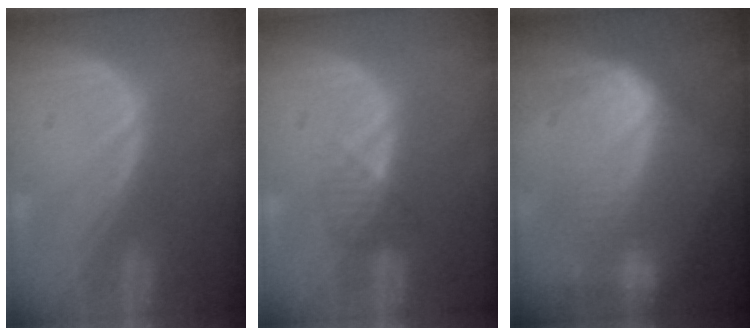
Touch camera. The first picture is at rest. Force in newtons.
{"total": 2.3, "press": 2.1, "slide": 1.0}
{"total": 7.5, "press": 7.5, "slide": 0.2}